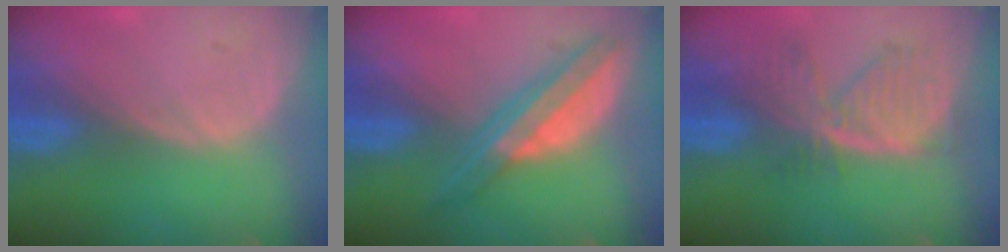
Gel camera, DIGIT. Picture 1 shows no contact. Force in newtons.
{"total": 7.2, "press": 6.2, "slide": 3.6}
{"total": 7.6, "press": 6.7, "slide": 3.7}